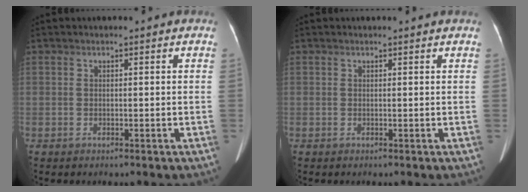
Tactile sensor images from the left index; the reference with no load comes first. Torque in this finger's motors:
{"motor_torque": [-0.02, 0.03, 0.00, 0.00]}